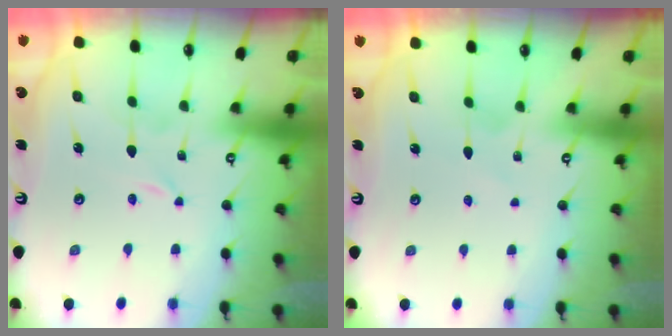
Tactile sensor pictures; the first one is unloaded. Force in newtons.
{"total": 2.5, "press": 2.5, "slide": 0.2}